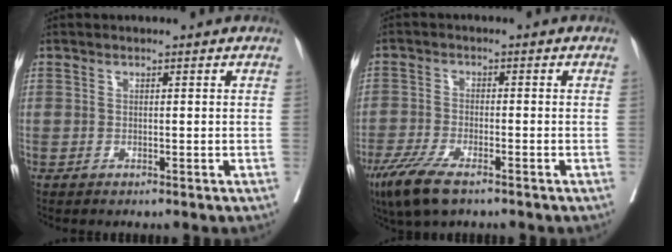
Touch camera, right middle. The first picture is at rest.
{"total": 7.5, "force": [-5.0, 1.8, 5.3], "torque": [-0.102, -0.017, -0.087]}